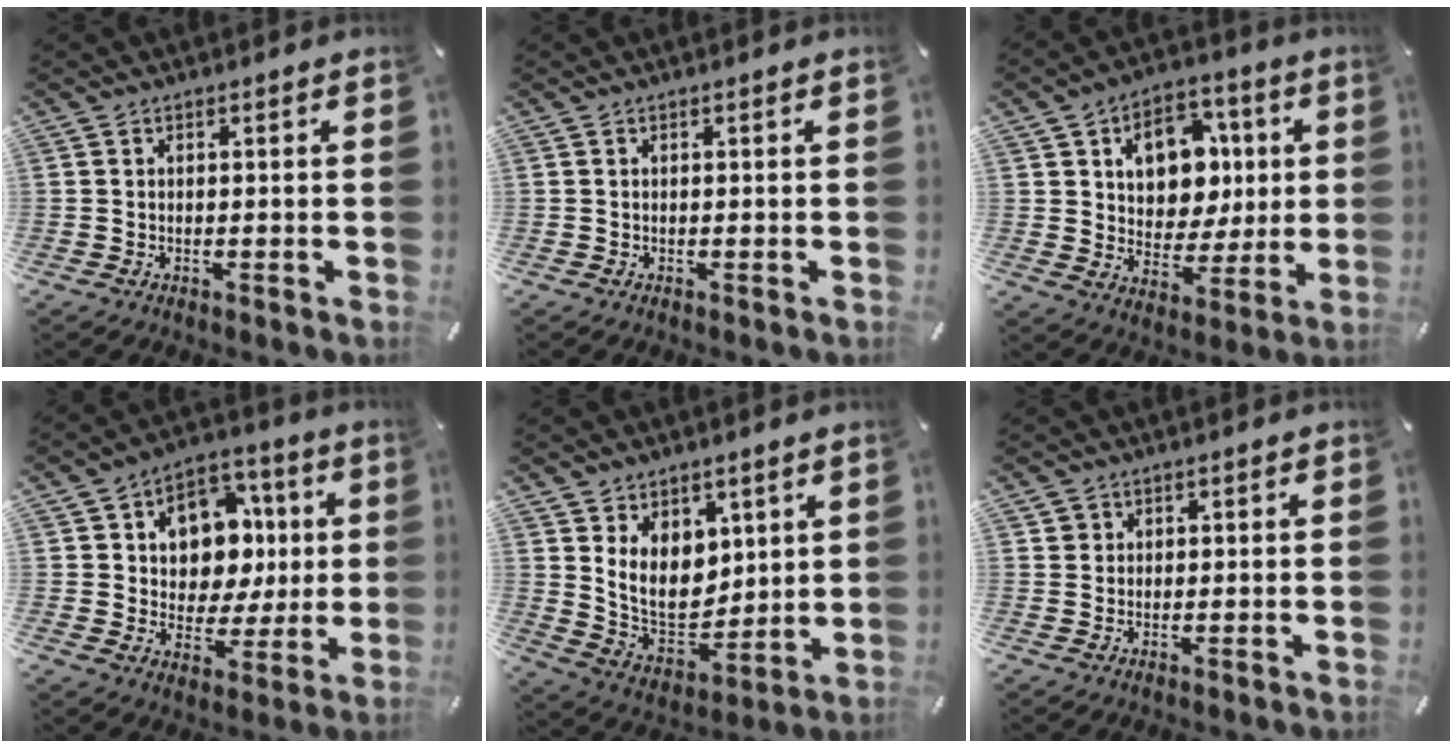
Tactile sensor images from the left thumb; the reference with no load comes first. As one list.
[{"total": 0.0}, {"total": 12.2, "force": [3.1, 10.4, 5.6], "torque": [-0.083, -0.013, 0.063]}, {"total": 11.4, "force": [1.7, 10.1, 5.2], "torque": [-0.076, -0.009, 0.038]}, {"total": 11.0, "force": [4.3, 8.9, 4.9], "torque": [-0.107, -0.036, 0.085]}, {"total": 2.3, "force": [0.8, 2.1, 0.2], "torque": [0.001, 0.001, 0.011]}]